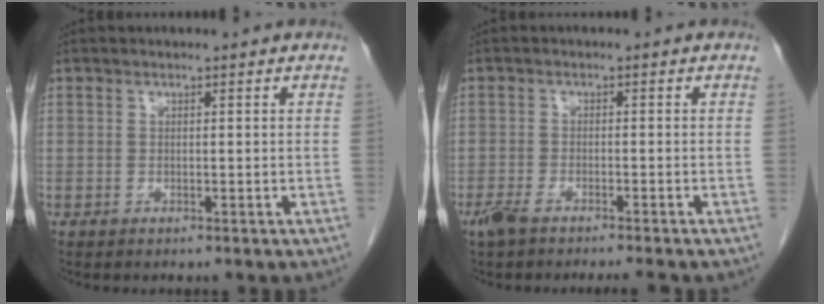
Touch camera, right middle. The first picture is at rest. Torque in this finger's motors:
{"motor_torque": [0.10, -0.01, 0.17, 0.05]}